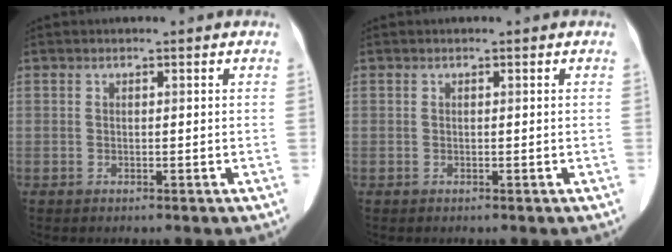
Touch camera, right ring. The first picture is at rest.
{"total": 0.0}